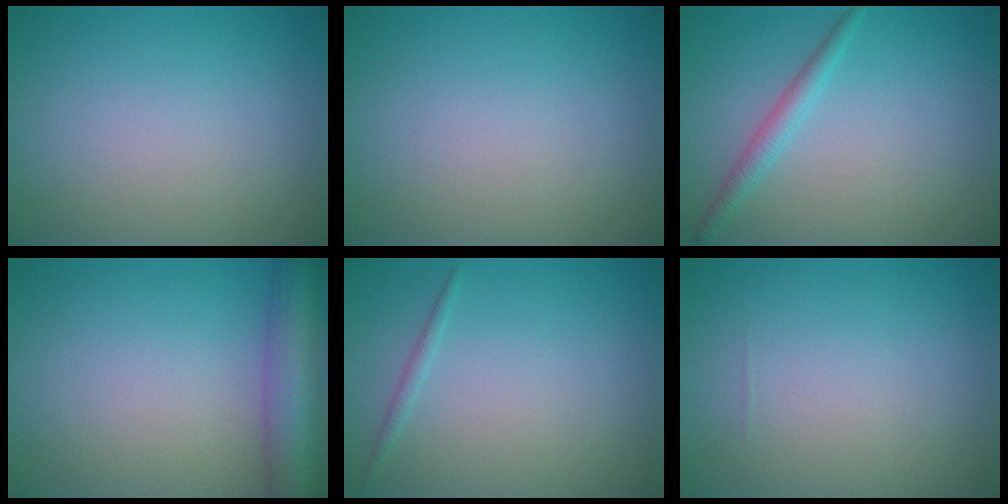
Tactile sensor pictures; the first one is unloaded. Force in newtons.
{"total": 0.0}
{"total": 1.9, "press": 1.9, "slide": 0.1}
{"total": 6.7, "press": 6.7, "slide": 0.4}
{"total": 0.7, "press": 0.7, "slide": 0.0}
{"total": 0.0}